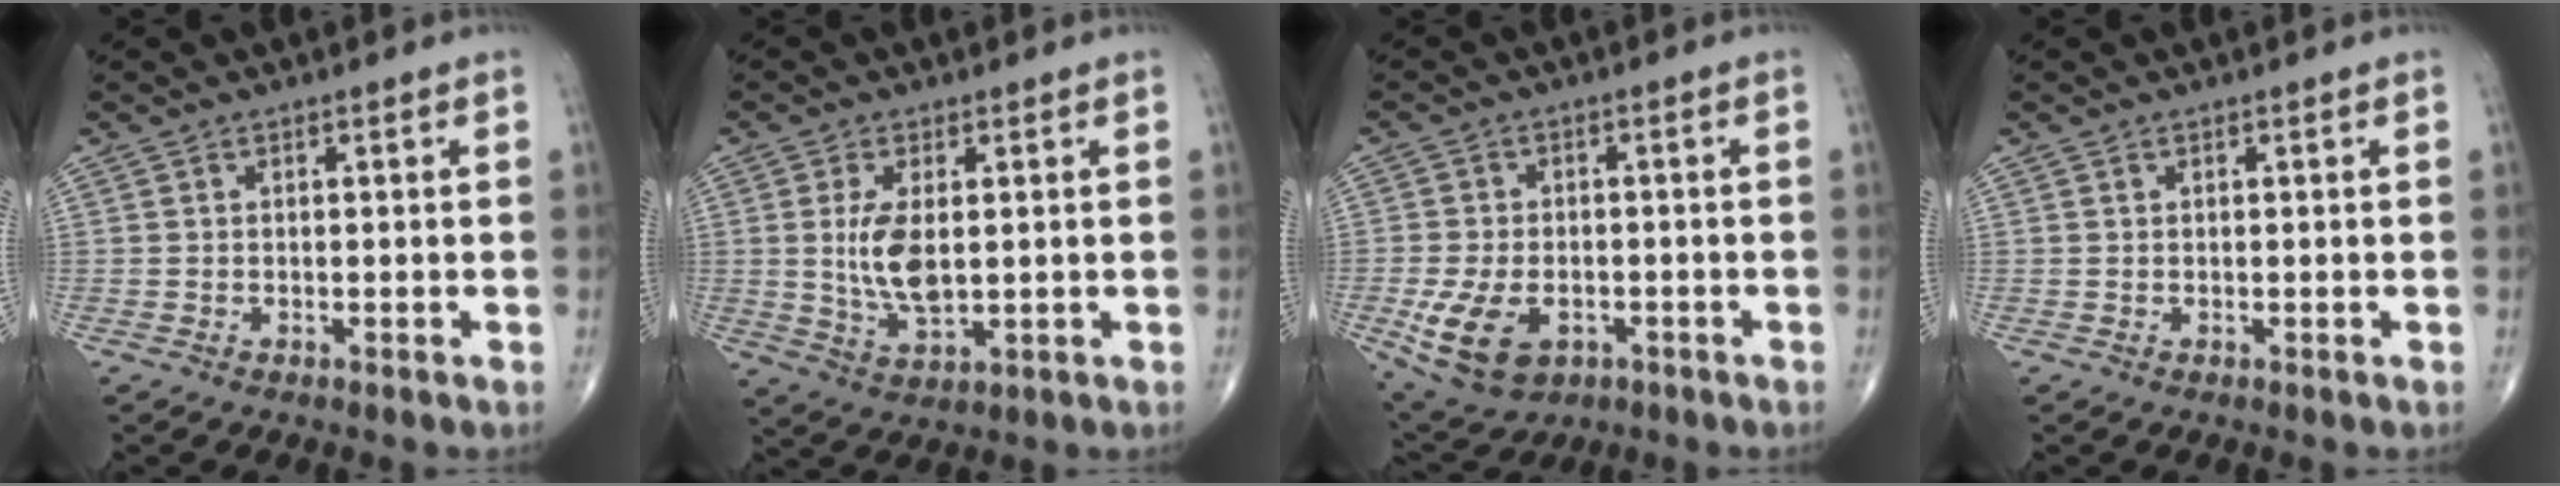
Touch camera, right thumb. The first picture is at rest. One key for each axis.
{"total": 7.9, "fx": 0.7, "fy": 3.6, "fz": 7.0, "tx": -0.135, "ty": -0.013, "tz": 0.021}
{"total": 11.1, "fx": -3.9, "fy": 7.2, "fz": 7.5, "tx": -0.145, "ty": 0.005, "tz": -0.055}
{"total": 0.0}